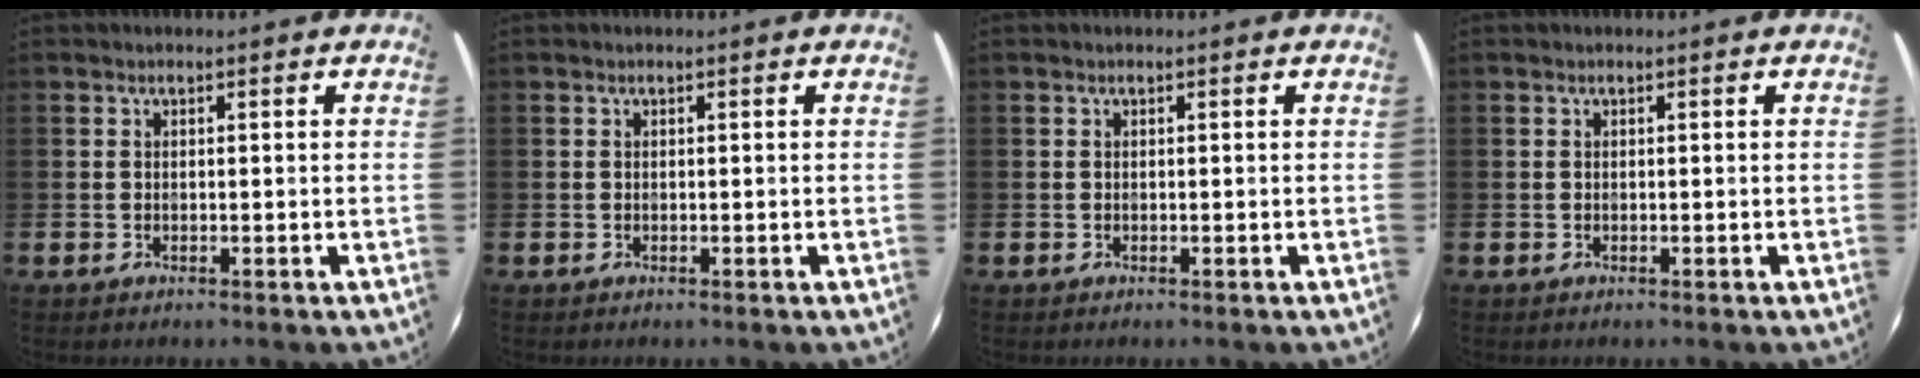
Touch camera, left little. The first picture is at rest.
{"total": 0.0}
{"total": 0.0}
{"total": 0.0}